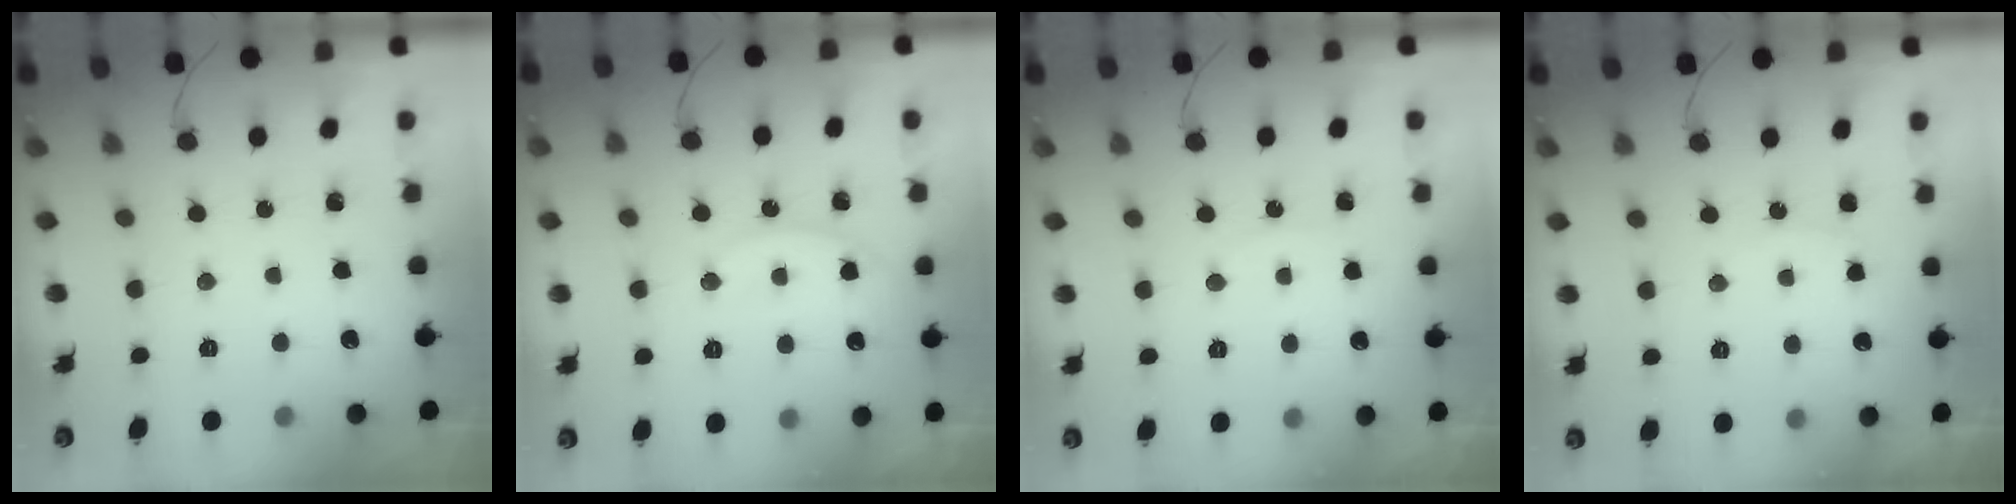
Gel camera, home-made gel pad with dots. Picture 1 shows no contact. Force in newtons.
{"total": 10.9, "press": 10.9, "slide": 0.7}
{"total": 3.5, "press": 3.5, "slide": 0.5}
{"total": 4.9, "press": 4.8, "slide": 0.5}